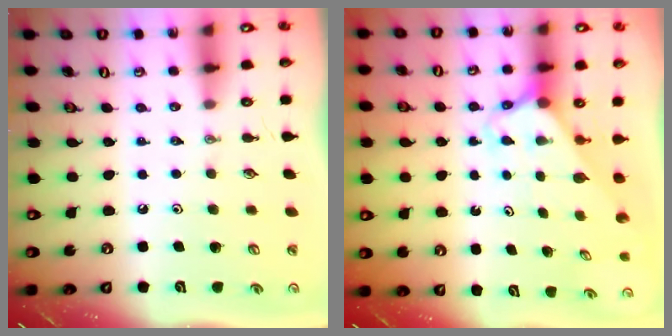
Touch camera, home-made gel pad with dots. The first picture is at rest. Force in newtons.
{"total": 2.4, "press": 2.4, "slide": 0.2}